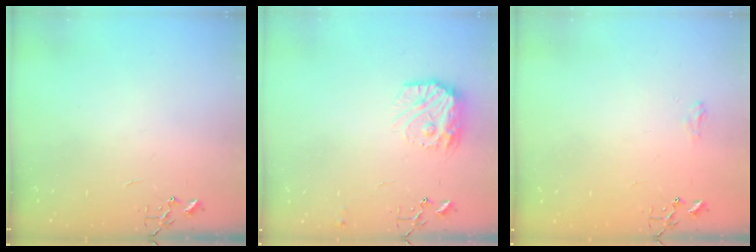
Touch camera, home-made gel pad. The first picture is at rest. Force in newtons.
{"total": 13.2, "press": 13.2, "slide": 0.9}
{"total": 6.8, "press": 6.8, "slide": 0.9}